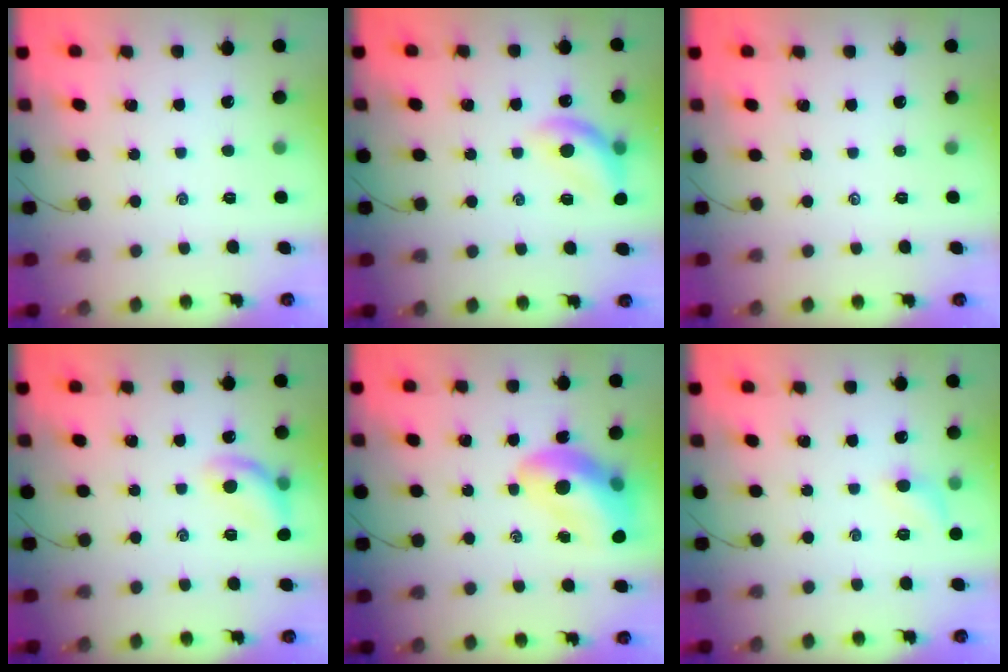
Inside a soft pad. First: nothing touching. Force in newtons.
{"total": 13.2, "press": 13.0, "slide": 2.6}
{"total": 0.0}
{"total": 10.9, "press": 10.7, "slide": 2.1}
{"total": 13.6, "press": 13.1, "slide": 3.9}
{"total": 6.6, "press": 6.3, "slide": 1.9}